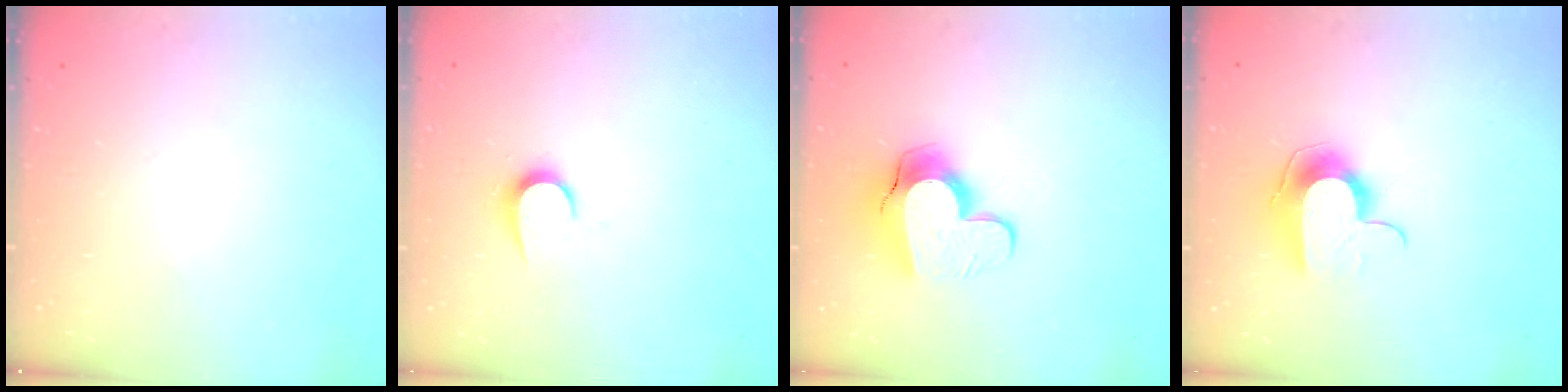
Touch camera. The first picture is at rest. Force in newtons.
{"total": 6.2, "press": 6.1, "slide": 0.6}
{"total": 11.2, "press": 11.2, "slide": 1.0}
{"total": 9.9, "press": 9.8, "slide": 0.5}